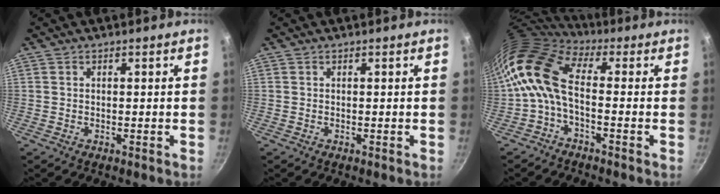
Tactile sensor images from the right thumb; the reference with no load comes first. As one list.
[{"total": 0.0}, {"total": 10.4, "force": [-0.7, 5.2, 9.0], "torque": [-0.177, 0.027, -0.031]}]